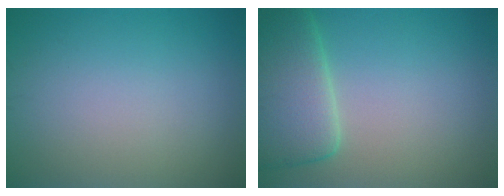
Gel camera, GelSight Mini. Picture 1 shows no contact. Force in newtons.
{"total": 6.4, "press": 6.3, "slide": 0.8}